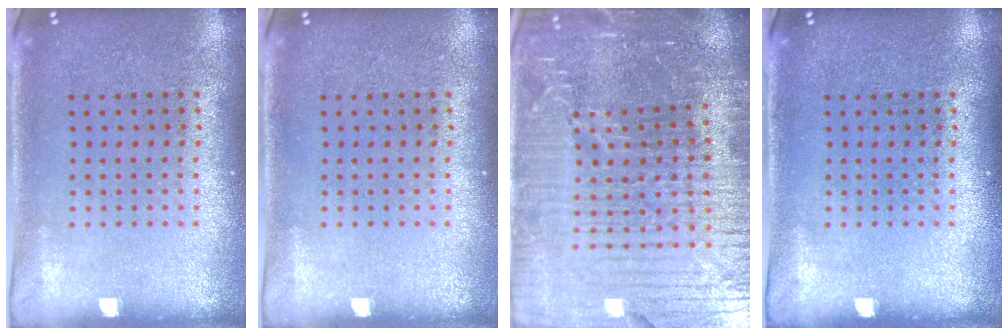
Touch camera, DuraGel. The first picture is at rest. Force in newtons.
{"total": 0.0}
{"total": 7.0, "press": 6.1, "slide": 3.5}
{"total": 0.0}